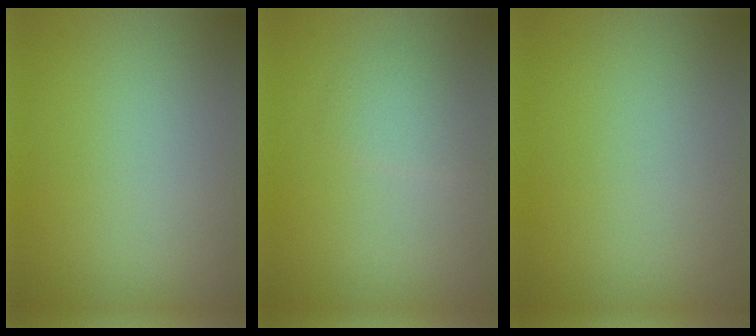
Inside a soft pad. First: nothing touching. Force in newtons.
{"total": 1.6, "press": 1.6, "slide": 0.1}
{"total": 0.0}